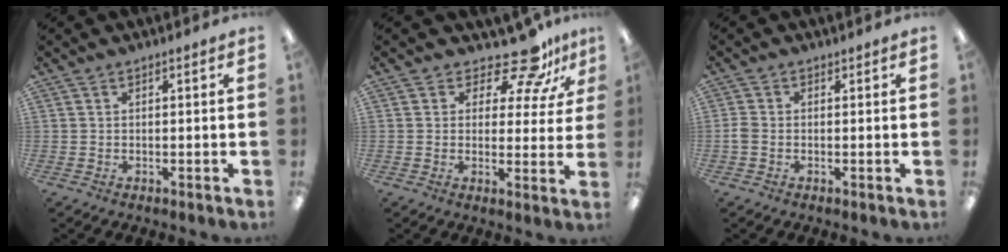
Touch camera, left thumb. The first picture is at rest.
{"total": 11.4, "force": [9.0, 4.5, 5.4], "torque": [-0.081, -0.060, 0.161]}
{"total": 2.1, "force": [-0.5, 1.5, 1.4], "torque": [-0.031, 0.001, -0.009]}